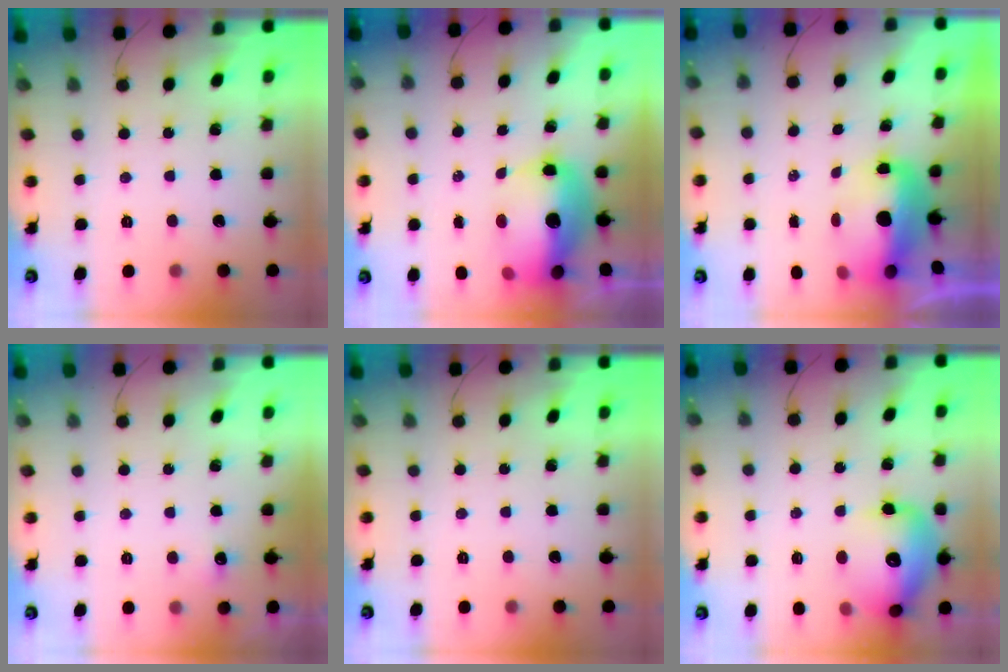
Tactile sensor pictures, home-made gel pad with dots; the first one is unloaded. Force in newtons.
{"total": 14.6, "press": 13.5, "slide": 5.6}
{"total": 6.9, "press": 6.9, "slide": 1.0}
{"total": 3.9, "press": 3.7, "slide": 1.3}
{"total": 0.0}
{"total": 15.6, "press": 15.4, "slide": 2.5}